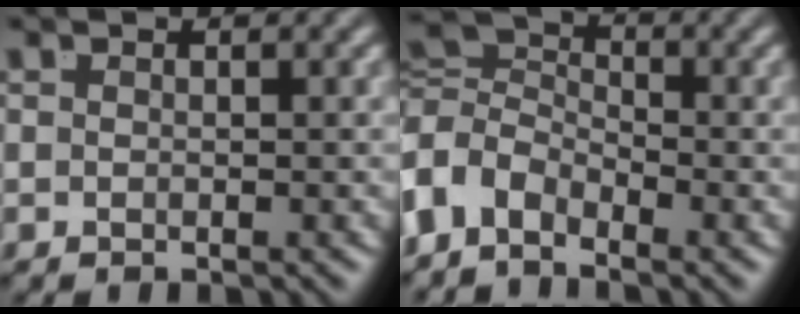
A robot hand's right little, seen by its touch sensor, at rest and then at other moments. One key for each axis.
{"total": 6.9, "fx": -0.7, "fy": 5.9, "fz": 3.5, "tx": -0.088, "ty": -0.022, "tz": -0.013}